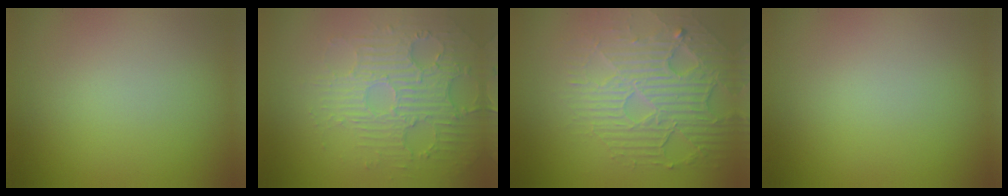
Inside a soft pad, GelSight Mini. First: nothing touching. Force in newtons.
{"total": 4.2, "press": 3.7, "slide": 1.9}
{"total": 6.4, "press": 4.8, "slide": 4.3}
{"total": 0.0}